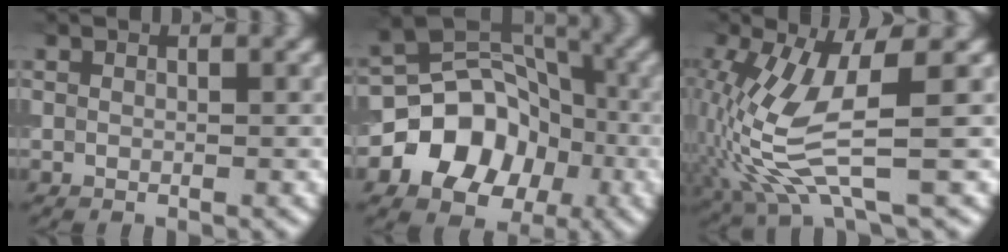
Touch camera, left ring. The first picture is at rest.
{"total": 8.5, "force": [-2.8, 6.7, 4.5], "torque": [-0.058, 0.000, -0.059]}
{"total": 9.0, "force": [-1.0, 2.5, 8.5], "torque": [-0.207, -0.008, -0.019]}